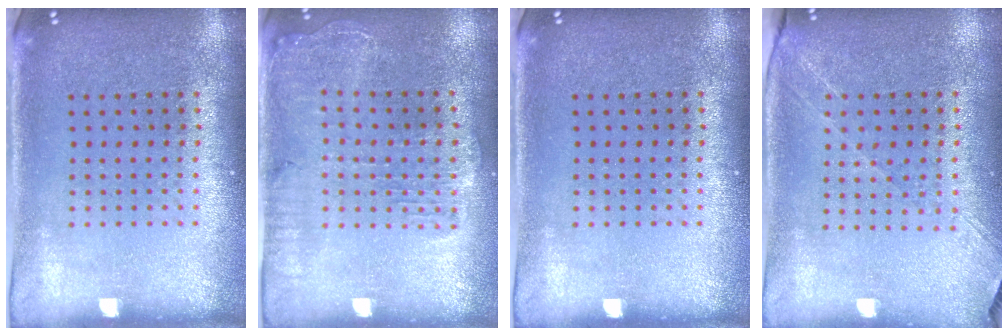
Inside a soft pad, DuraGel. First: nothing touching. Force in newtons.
{"total": 1.7, "press": 1.6, "slide": 0.5}
{"total": 0.0}
{"total": 1.4, "press": 1.3, "slide": 0.6}